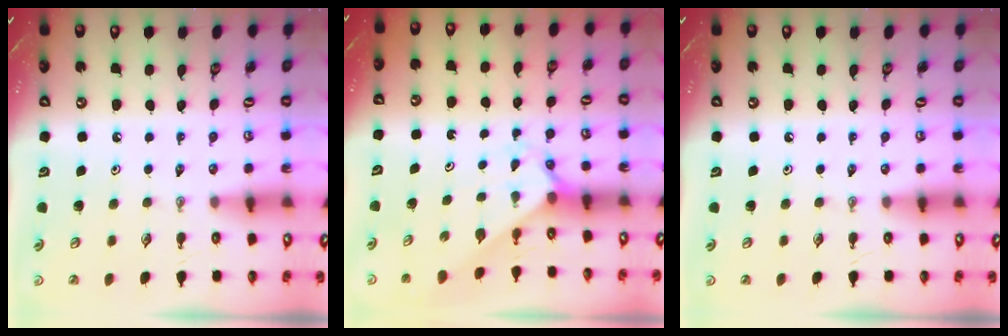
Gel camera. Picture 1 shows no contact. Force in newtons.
{"total": 2.3, "press": 2.3, "slide": 0.1}
{"total": 0.0}